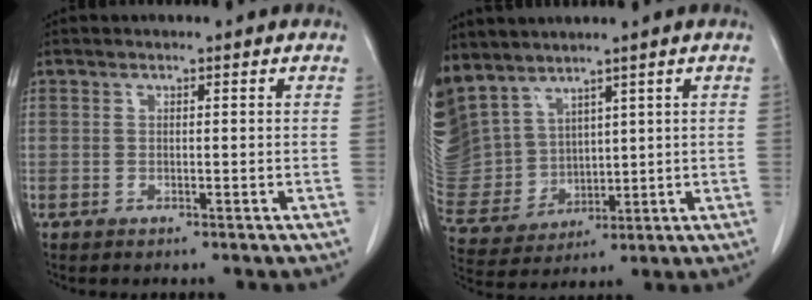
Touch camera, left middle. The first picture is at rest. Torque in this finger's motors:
{"motor_torque": [1.12, -1.02, 0.36, 0.09]}